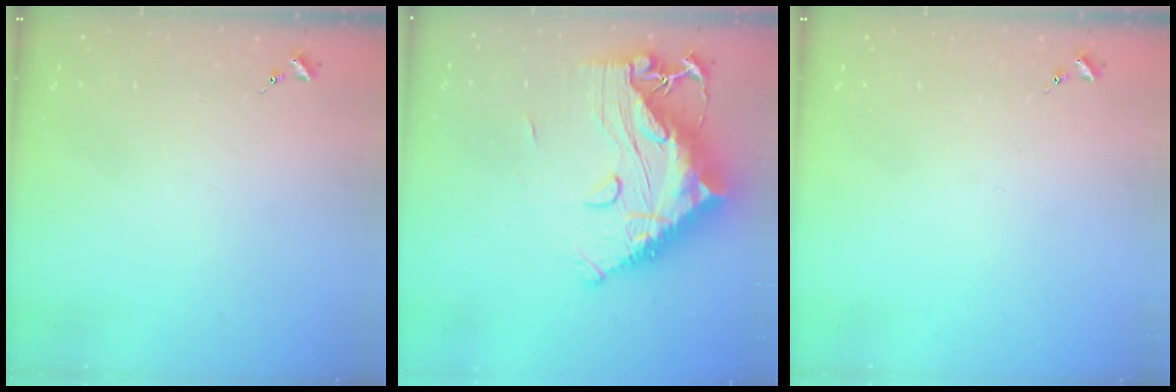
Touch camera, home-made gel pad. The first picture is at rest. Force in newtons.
{"total": 22.9, "press": 22.7, "slide": 2.4}
{"total": 0.0}